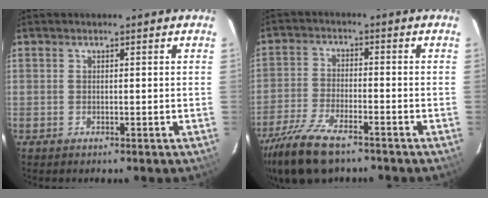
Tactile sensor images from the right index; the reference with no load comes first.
{"total": 13.4, "force": [-10.2, 4.3, 7.7], "torque": [-0.183, -0.033, -0.194]}